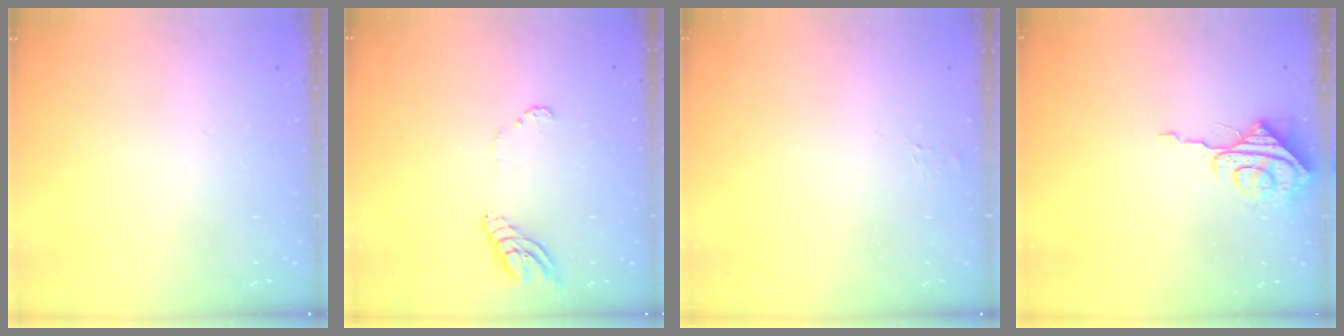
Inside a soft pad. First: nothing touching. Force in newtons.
{"total": 7.7, "press": 7.7, "slide": 0.8}
{"total": 3.4, "press": 3.4, "slide": 0.4}
{"total": 8.0, "press": 7.9, "slide": 0.8}